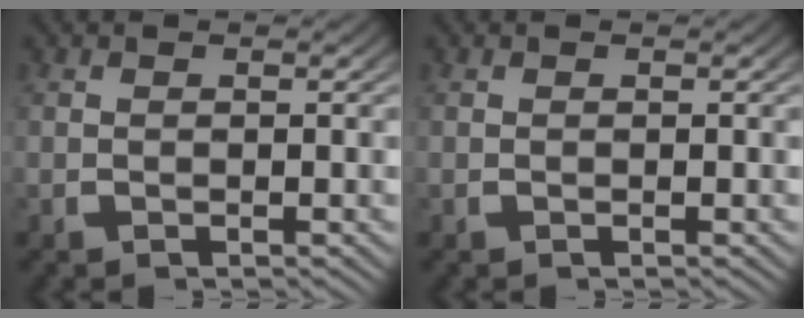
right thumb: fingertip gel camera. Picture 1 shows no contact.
{"total": 0.0}